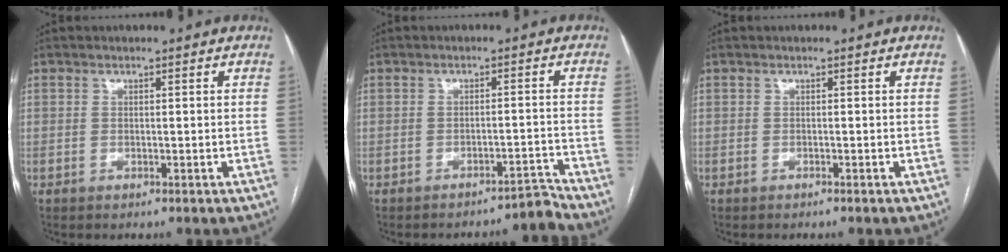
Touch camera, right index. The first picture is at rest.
{"total": 3.6, "force": [-3.4, -1.3, -0.4], "torque": [0.020, 0.008, -0.045]}
{"total": 0.5, "force": [-0.5, 0.0, 0.2], "torque": [-0.004, 0.000, -0.004]}